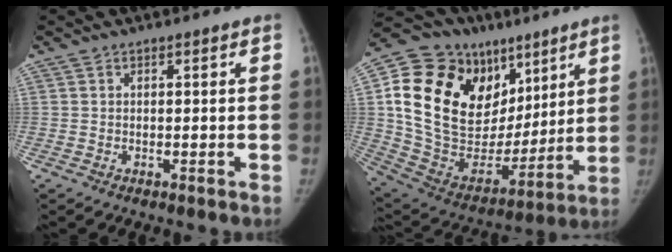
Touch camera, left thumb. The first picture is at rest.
{"total": 30.7, "force": [11.9, 20.3, 19.7], "torque": [-0.324, 0.011, 0.222]}